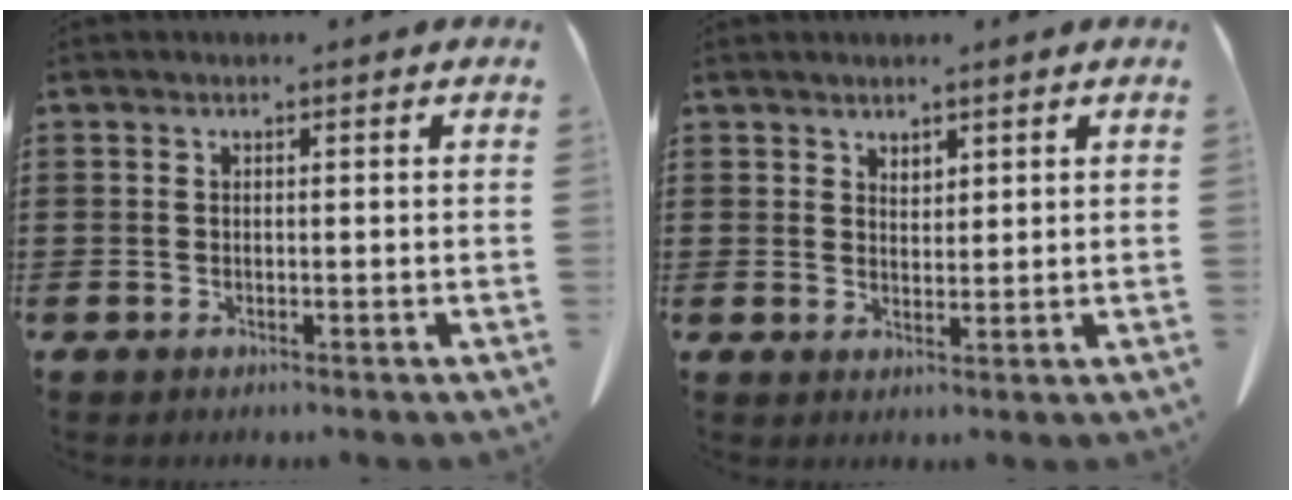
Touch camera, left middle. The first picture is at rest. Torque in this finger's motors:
{"motor_torque": [-0.02, 0.03, 0.01, 0.00]}